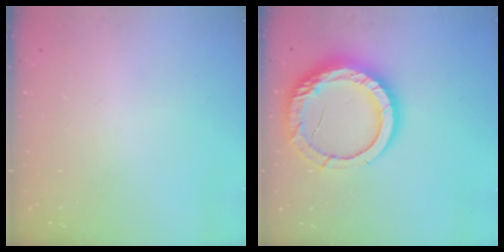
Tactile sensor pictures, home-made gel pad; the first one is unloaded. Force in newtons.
{"total": 16.5, "press": 16.5, "slide": 1.2}